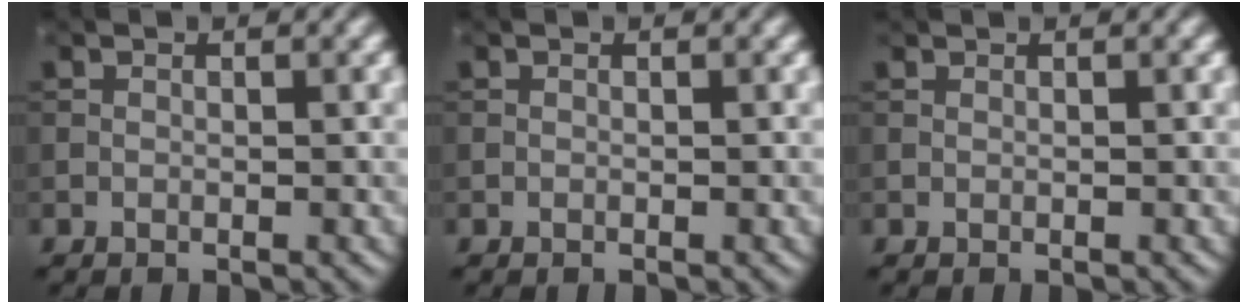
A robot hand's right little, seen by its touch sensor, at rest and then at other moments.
{"total": 0.0}
{"total": 0.0}